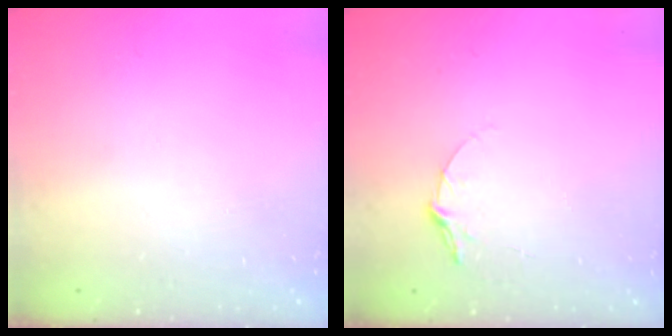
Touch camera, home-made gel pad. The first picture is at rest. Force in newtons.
{"total": 4.6, "press": 4.6, "slide": 0.4}